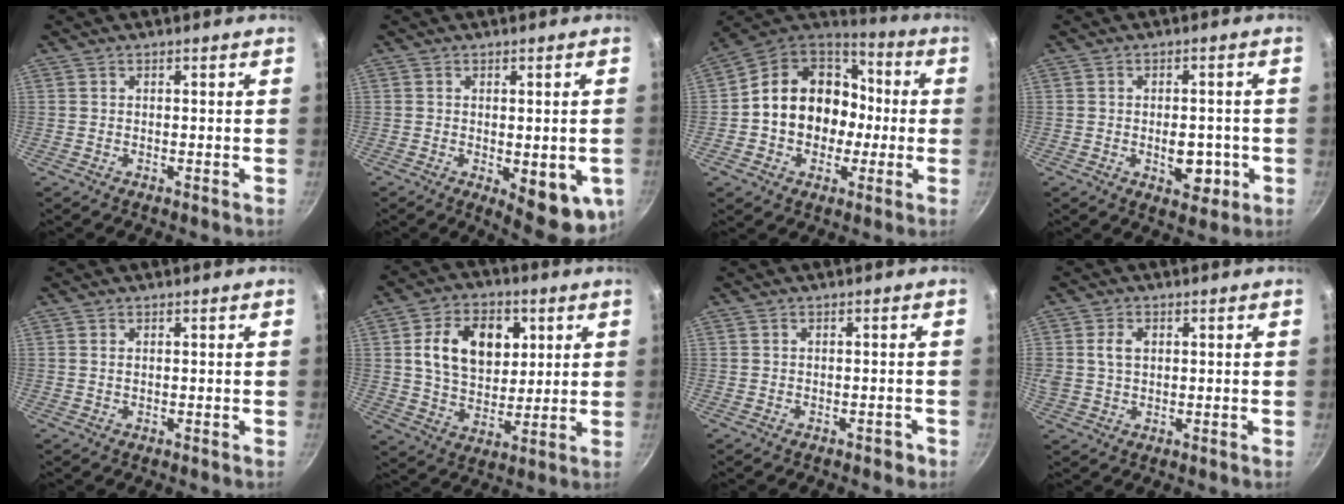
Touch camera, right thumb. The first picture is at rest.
{"total": 11.7, "force": [-2.7, 4.3, 10.5], "torque": [-0.103, -0.014, -0.025]}
{"total": 18.0, "force": [-0.8, 15.0, 10.0], "torque": [-0.131, 0.045, -0.016]}
{"total": 6.8, "force": [-1.5, 4.0, 5.2], "torque": [-0.040, 0.003, -0.016]}
{"total": 0.5, "force": [0.1, 0.3, 0.4], "torque": [-0.007, 0.001, 0.003]}
{"total": 15.0, "force": [4.0, 10.5, 9.9], "torque": [-0.131, -0.007, 0.064]}
{"total": 1.3, "force": [-0.8, 0.8, 0.7], "torque": [0.002, 0.018, 0.001]}
{"total": 4.8, "force": [1.0, 3.5, 3.1], "torque": [-0.052, 0.004, 0.018]}